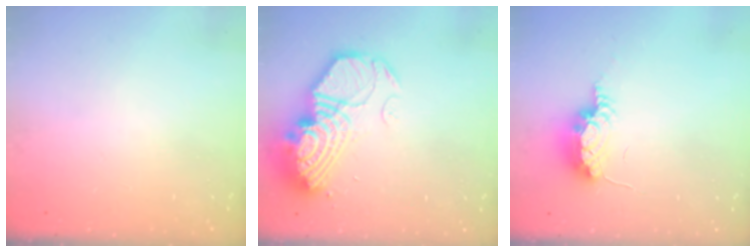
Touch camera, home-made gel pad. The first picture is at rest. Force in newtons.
{"total": 18.5, "press": 18.4, "slide": 1.7}
{"total": 7.7, "press": 7.4, "slide": 1.8}